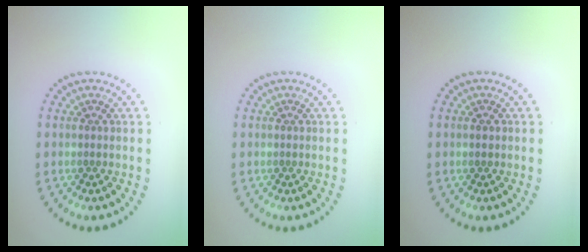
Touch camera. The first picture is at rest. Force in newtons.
{"total": 0.0}
{"total": 0.9, "press": 0.9, "slide": 0.2}